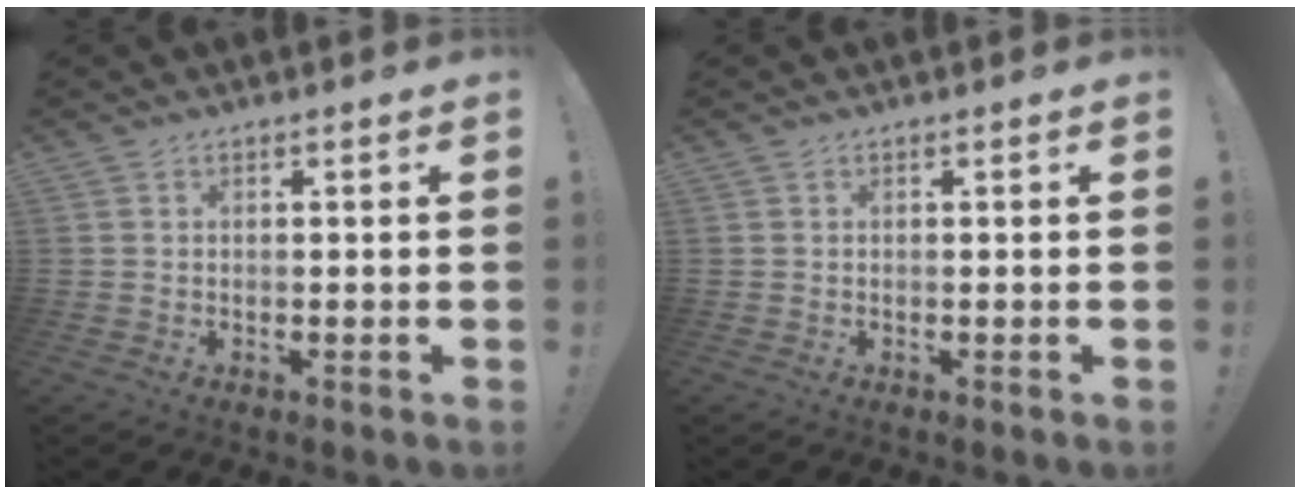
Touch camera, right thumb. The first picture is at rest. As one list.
[{"total": 0.0}]